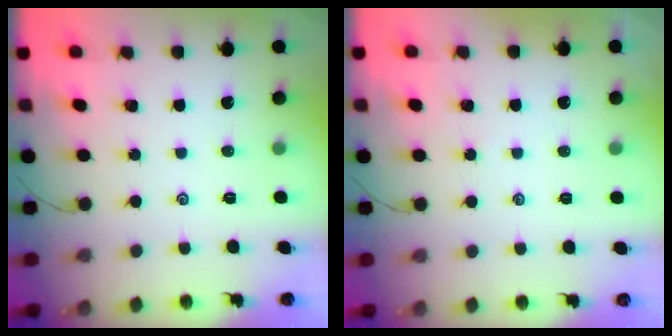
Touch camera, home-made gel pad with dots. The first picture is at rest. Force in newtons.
{"total": 1.9, "press": 1.8, "slide": 0.4}